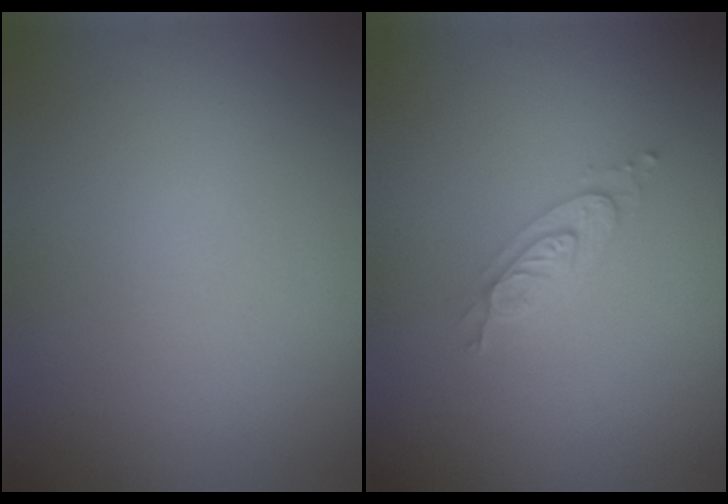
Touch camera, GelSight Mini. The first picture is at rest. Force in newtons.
{"total": 2.2, "press": 2.2, "slide": 0.3}